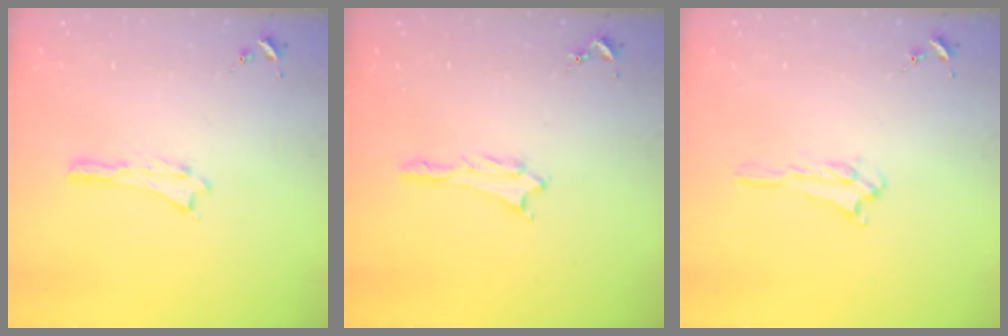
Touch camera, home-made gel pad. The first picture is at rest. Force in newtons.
{"total": 1.2, "press": 1.2, "slide": 0.1}
{"total": 0.7, "press": 0.7, "slide": 0.2}